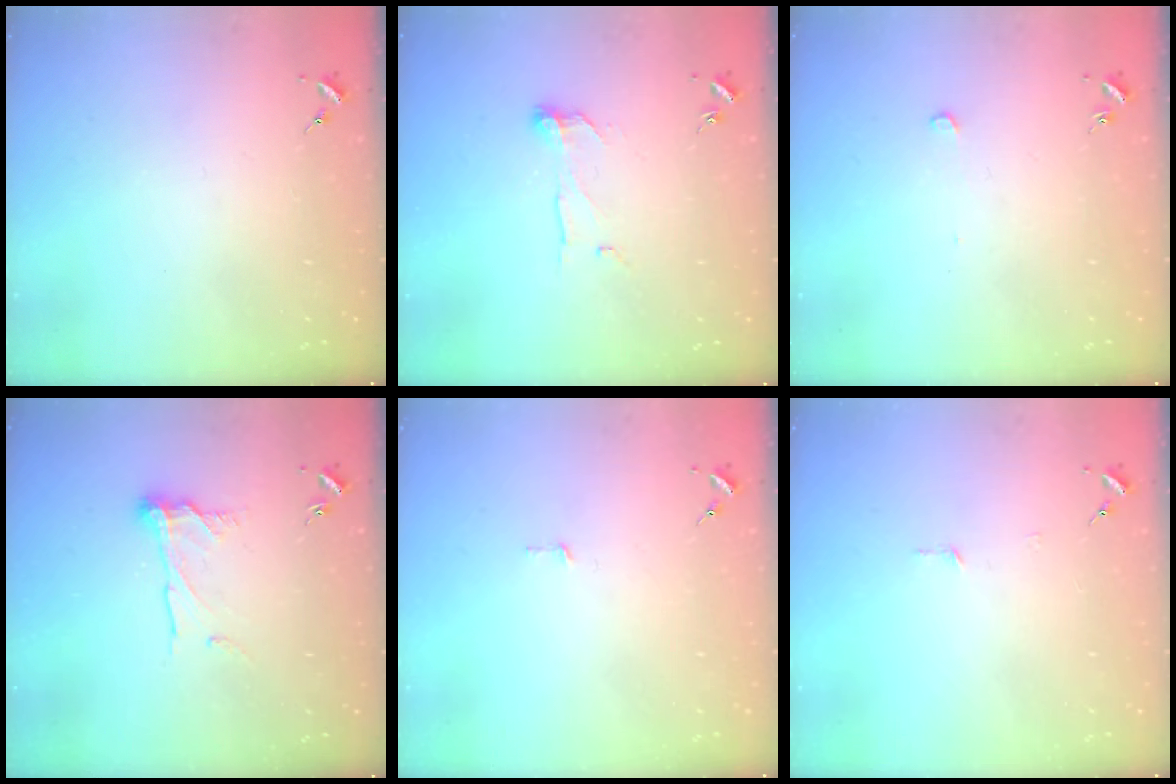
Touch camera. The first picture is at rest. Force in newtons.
{"total": 7.9, "press": 7.8, "slide": 0.3}
{"total": 2.8, "press": 2.8, "slide": 0.1}
{"total": 10.3, "press": 10.3, "slide": 0.7}
{"total": 2.4, "press": 2.4, "slide": 0.2}
{"total": 2.7, "press": 2.7, "slide": 0.2}